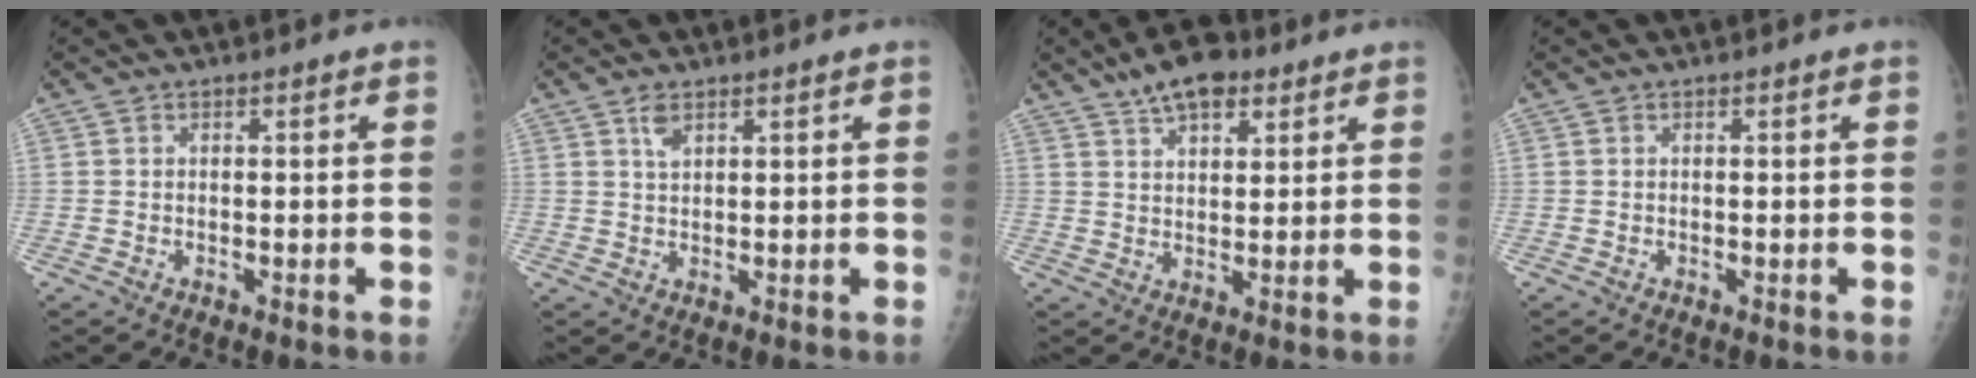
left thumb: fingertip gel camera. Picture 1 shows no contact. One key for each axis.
{"total": 2.7, "fx": 1.6, "fy": 1.4, "fz": 1.6, "tx": -0.019, "ty": -0.008, "tz": 0.034}
{"total": 9.1, "fx": 5.9, "fy": 4.4, "fz": 5.5, "tx": -0.064, "ty": -0.015, "tz": 0.097}
{"total": 0.0}